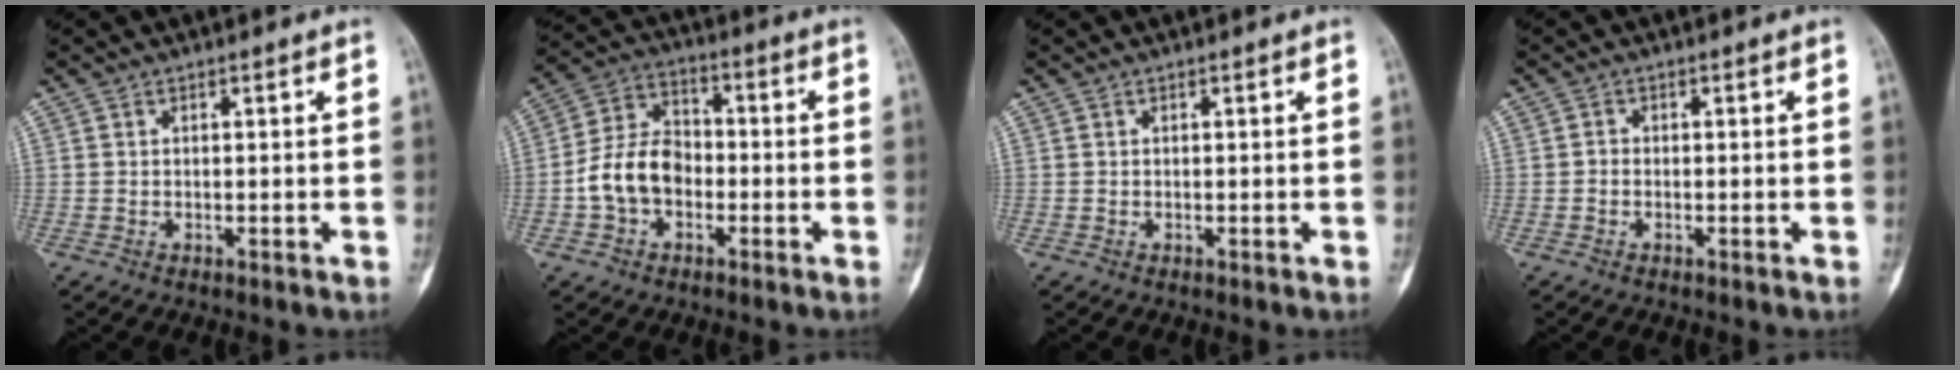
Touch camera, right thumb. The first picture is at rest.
{"total": 11.0, "force": [-2.8, 8.9, 5.9], "torque": [-0.088, 0.044, -0.061]}
{"total": 0.0}
{"total": 0.8, "force": [-0.3, 0.7, 0.4], "torque": [0.002, 0.004, -0.010]}